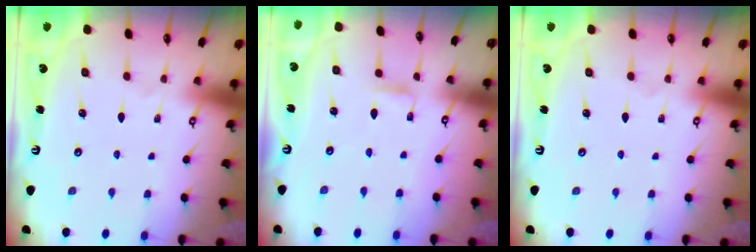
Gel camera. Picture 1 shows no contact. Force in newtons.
{"total": 2.5, "press": 2.5, "slide": 0.3}
{"total": 0.0}